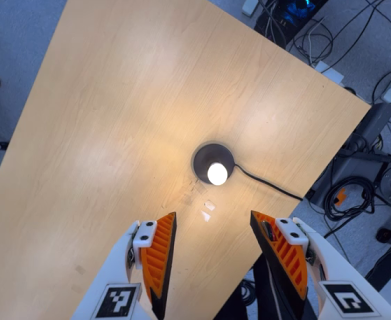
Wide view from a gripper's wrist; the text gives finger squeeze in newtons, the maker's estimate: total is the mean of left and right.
{"total": 0.0}